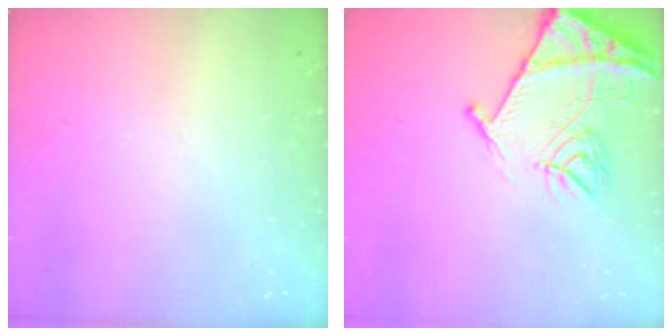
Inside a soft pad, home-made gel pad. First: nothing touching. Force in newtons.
{"total": 13.6, "press": 13.6, "slide": 1.5}